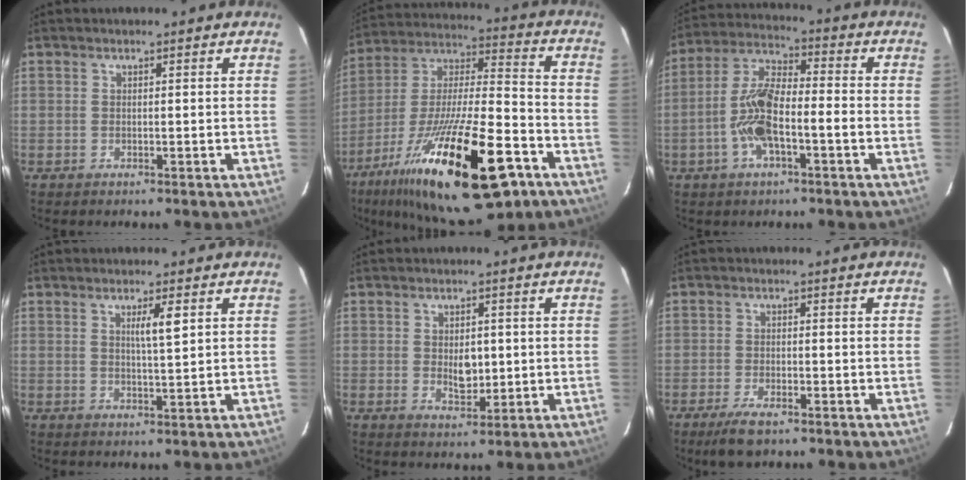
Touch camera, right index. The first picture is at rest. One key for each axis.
{"total": 27.2, "fx": -14.3, "fy": 5.8, "fz": 22.3, "tx": -0.385, "ty": -0.032, "tz": -0.238}
{"total": 10.3, "fx": -3.0, "fy": 2.9, "fz": 9.4, "tx": -0.200, "ty": 0.017, "tz": -0.059}
{"total": 3.2, "fx": 1.3, "fy": -0.1, "fz": 2.9, "tx": -0.053, "ty": -0.002, "tz": 0.021}
{"total": 3.9, "fx": 0.0, "fy": 2.0, "fz": 3.3, "tx": -0.053, "ty": -0.005, "tz": 0.007}
{"total": 4.3, "fx": -3.1, "fy": 1.1, "fz": 2.9, "tx": -0.062, "ty": -0.006, "tz": -0.052}